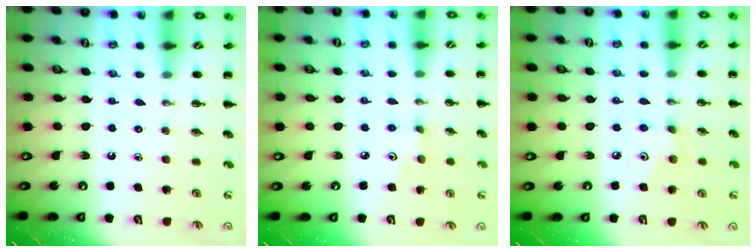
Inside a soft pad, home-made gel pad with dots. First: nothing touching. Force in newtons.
{"total": 2.7, "press": 2.6, "slide": 0.6}
{"total": 3.5, "press": 3.4, "slide": 0.9}